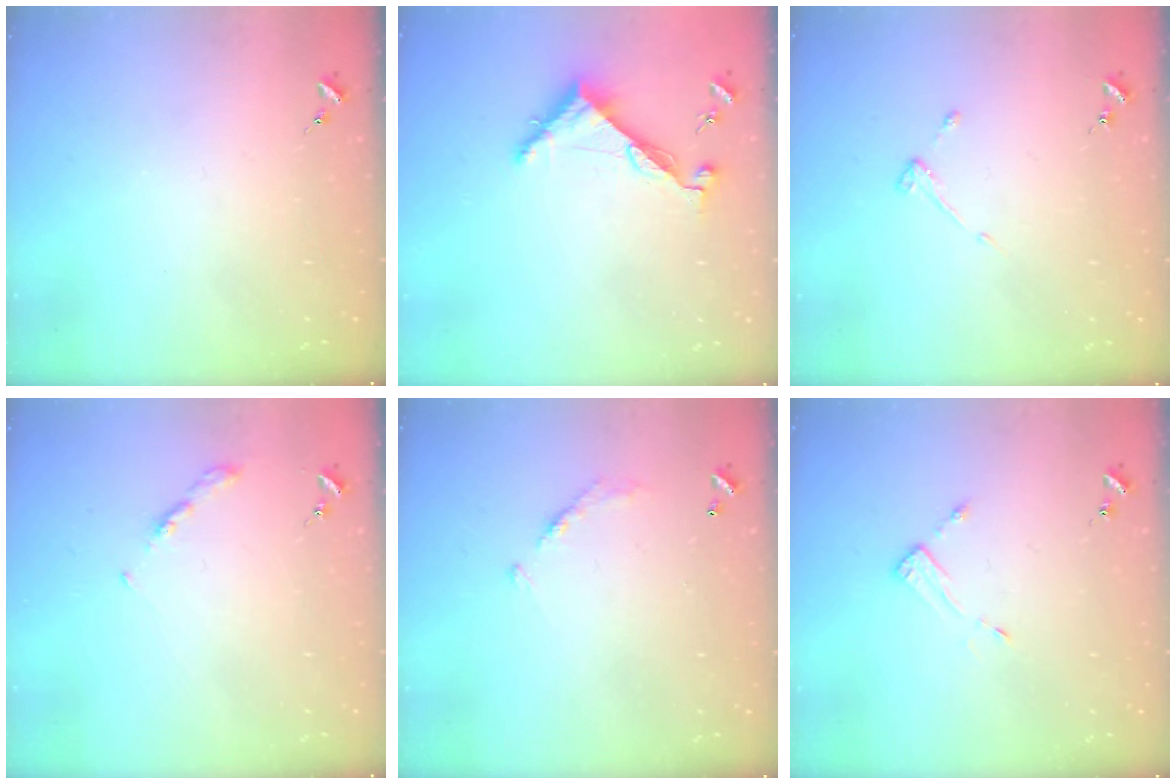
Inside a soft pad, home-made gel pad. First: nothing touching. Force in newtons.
{"total": 6.8, "press": 6.8, "slide": 0.3}
{"total": 3.0, "press": 3.0, "slide": 0.4}
{"total": 3.5, "press": 3.5, "slide": 0.4}
{"total": 6.5, "press": 6.5, "slide": 0.4}
{"total": 3.5, "press": 3.5, "slide": 0.1}